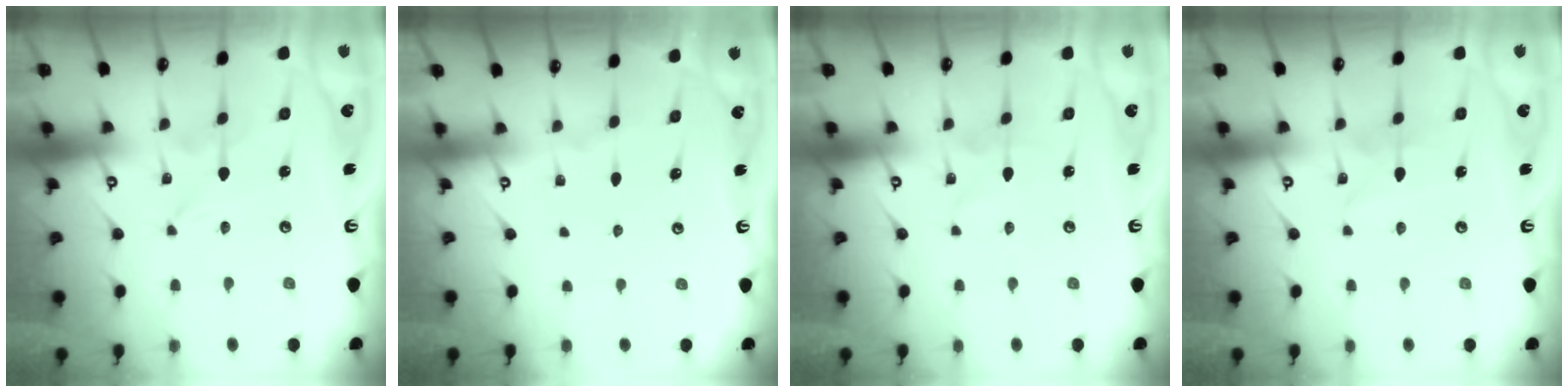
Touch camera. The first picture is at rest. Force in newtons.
{"total": 0.0}
{"total": 1.8, "press": 1.7, "slide": 0.2}
{"total": 5.1, "press": 5.1, "slide": 0.4}